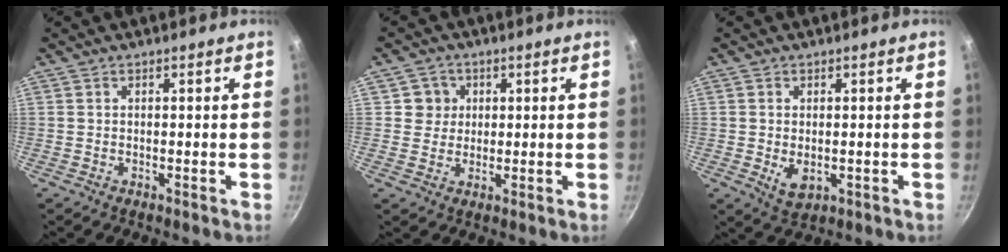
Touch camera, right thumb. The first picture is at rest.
{"total": 4.2, "force": [1.0, 4.1, 0.5], "torque": [0.027, 0.004, 0.010]}
{"total": 4.4, "force": [-0.6, 2.7, 3.4], "torque": [-0.056, -0.013, -0.003]}